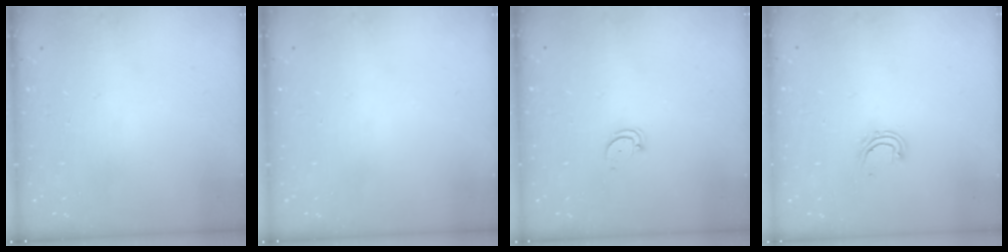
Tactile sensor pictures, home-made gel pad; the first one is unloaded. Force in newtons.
{"total": 0.0}
{"total": 2.6, "press": 2.6, "slide": 0.1}
{"total": 4.7, "press": 4.6, "slide": 0.3}